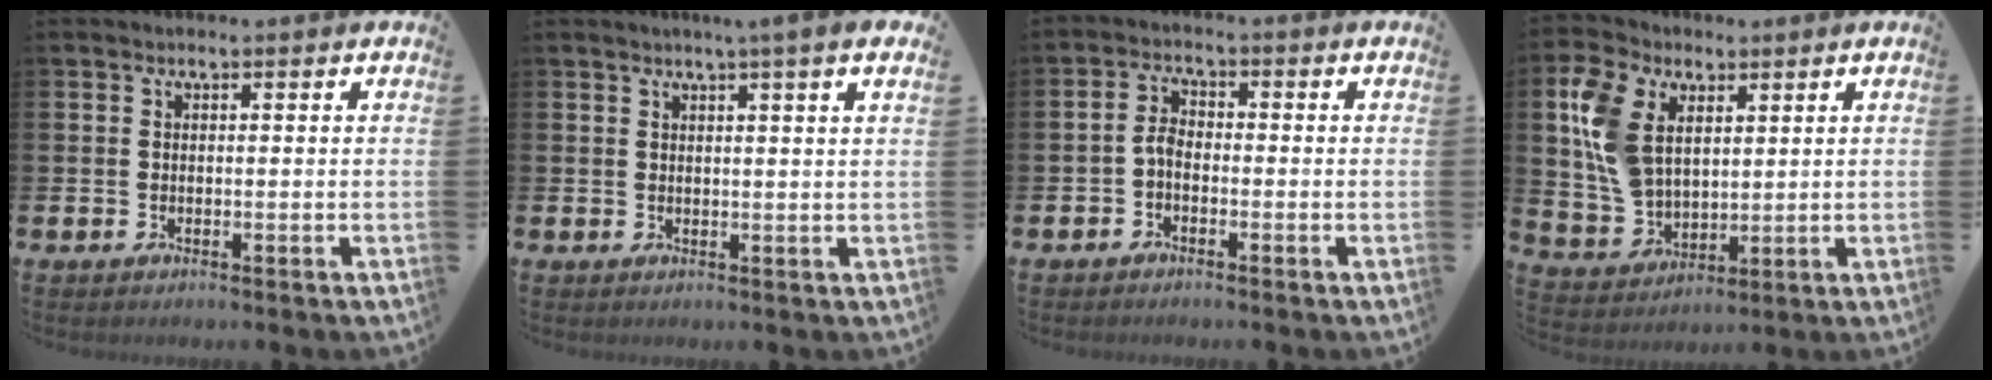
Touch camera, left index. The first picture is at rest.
{"total": 2.7, "force": [2.0, -0.5, 1.7], "torque": [-0.019, -0.010, 0.032]}
{"total": 2.4, "force": [-1.1, 1.4, 1.6], "torque": [-0.023, 0.005, -0.025]}
{"total": 9.6, "force": [4.4, 6.4, 5.6], "torque": [-0.142, 0.016, 0.087]}